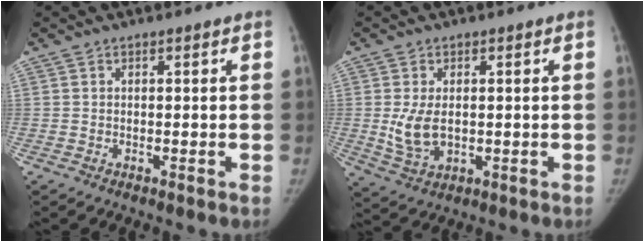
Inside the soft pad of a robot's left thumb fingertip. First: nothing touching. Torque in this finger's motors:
{"motor_torque": [-0.40, 0.70, 0.94, -0.05, 0.08]}